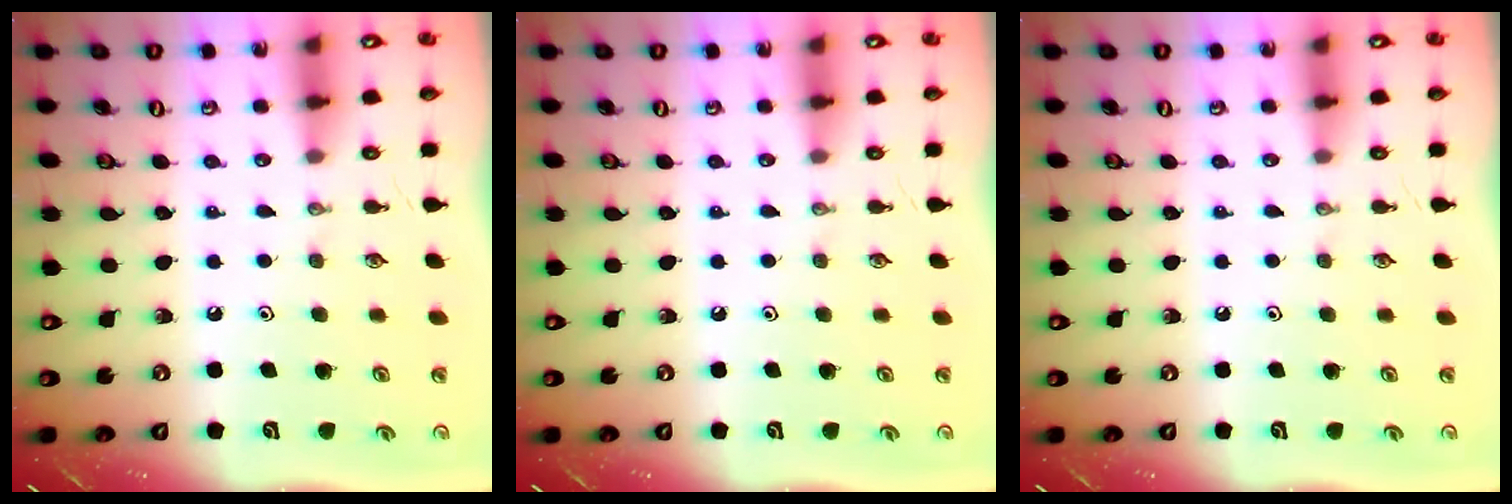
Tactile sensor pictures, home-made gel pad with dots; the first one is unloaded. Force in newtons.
{"total": 0.0}
{"total": 0.0}